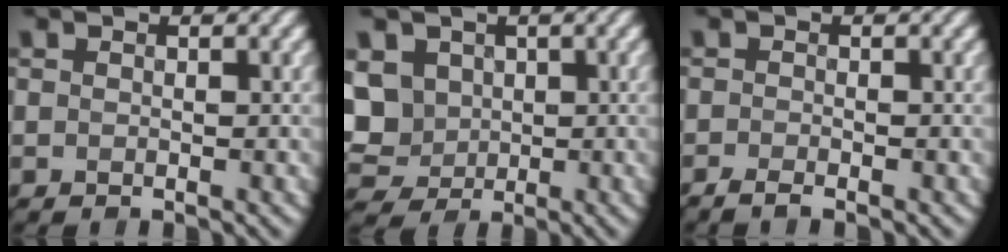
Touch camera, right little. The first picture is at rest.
{"total": 5.2, "force": [0.9, 4.7, 2.2], "torque": [-0.071, 0.013, 0.024]}
{"total": 1.1, "force": [-0.9, 0.2, 0.6], "torque": [0.001, -0.009, -0.020]}